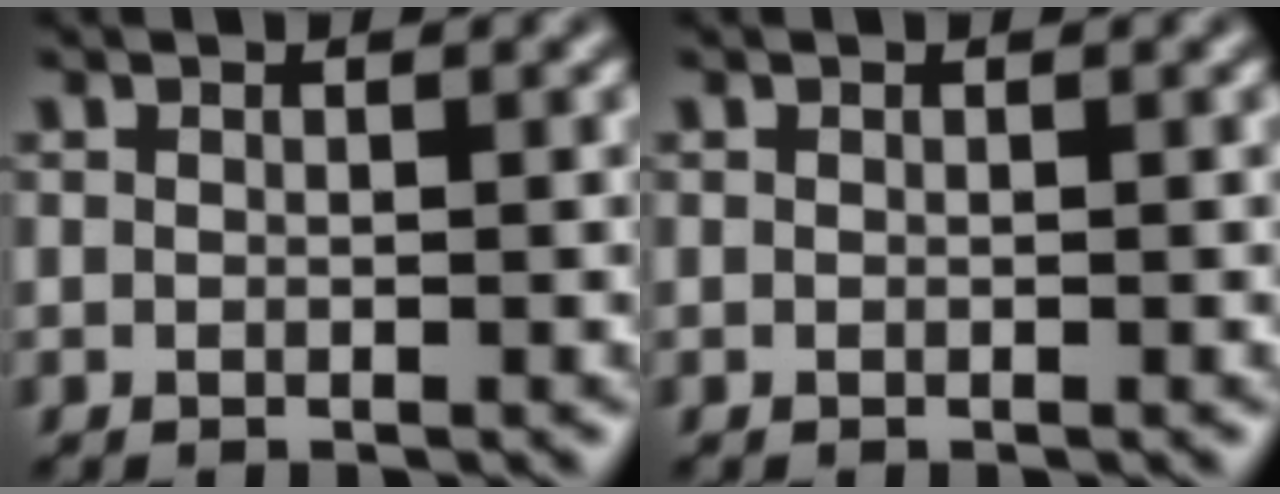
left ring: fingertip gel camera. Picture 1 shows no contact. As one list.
[{"total": 0.0}]